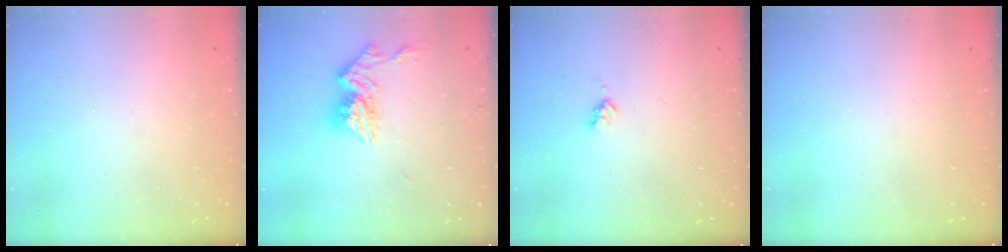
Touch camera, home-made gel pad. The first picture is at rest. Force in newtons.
{"total": 11.7, "press": 11.7, "slide": 0.8}
{"total": 2.7, "press": 2.6, "slide": 0.5}
{"total": 0.0}